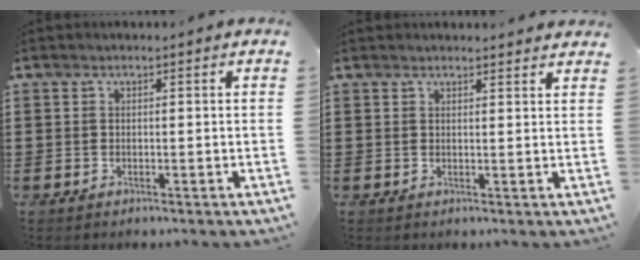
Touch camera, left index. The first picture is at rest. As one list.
[{"total": 1.6, "force": [1.6, 0.1, 0.2], "torque": [-0.008, 0.001, 0.032]}]